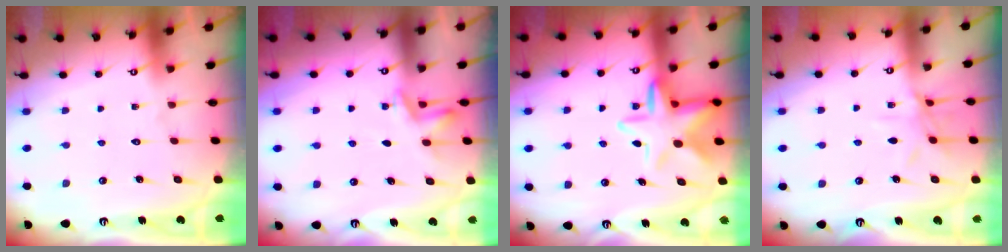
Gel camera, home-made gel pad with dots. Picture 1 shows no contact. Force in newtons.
{"total": 4.0, "press": 3.6, "slide": 1.8}
{"total": 10.7, "press": 10.5, "slide": 1.8}
{"total": 7.6, "press": 7.6, "slide": 0.2}